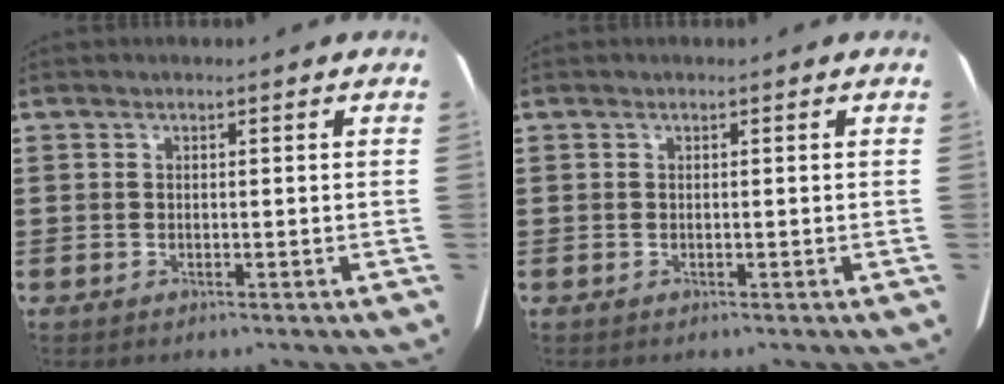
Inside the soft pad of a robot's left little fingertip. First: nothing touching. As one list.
[{"total": 0.0}]